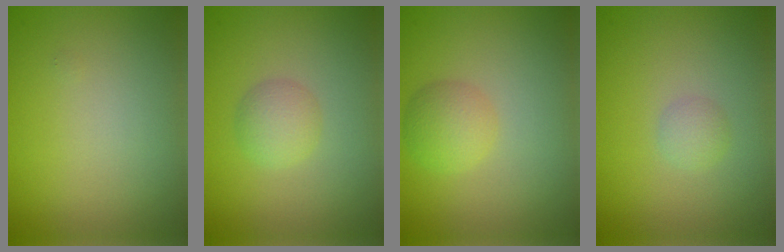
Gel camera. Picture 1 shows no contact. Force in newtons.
{"total": 2.1, "press": 2.1, "slide": 0.1}
{"total": 2.4, "press": 2.4, "slide": 0.1}
{"total": 1.2, "press": 1.2, "slide": 0.0}